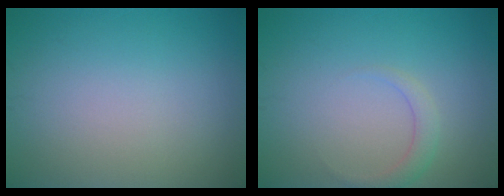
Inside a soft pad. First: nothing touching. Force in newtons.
{"total": 1.6, "press": 1.6, "slide": 0.1}